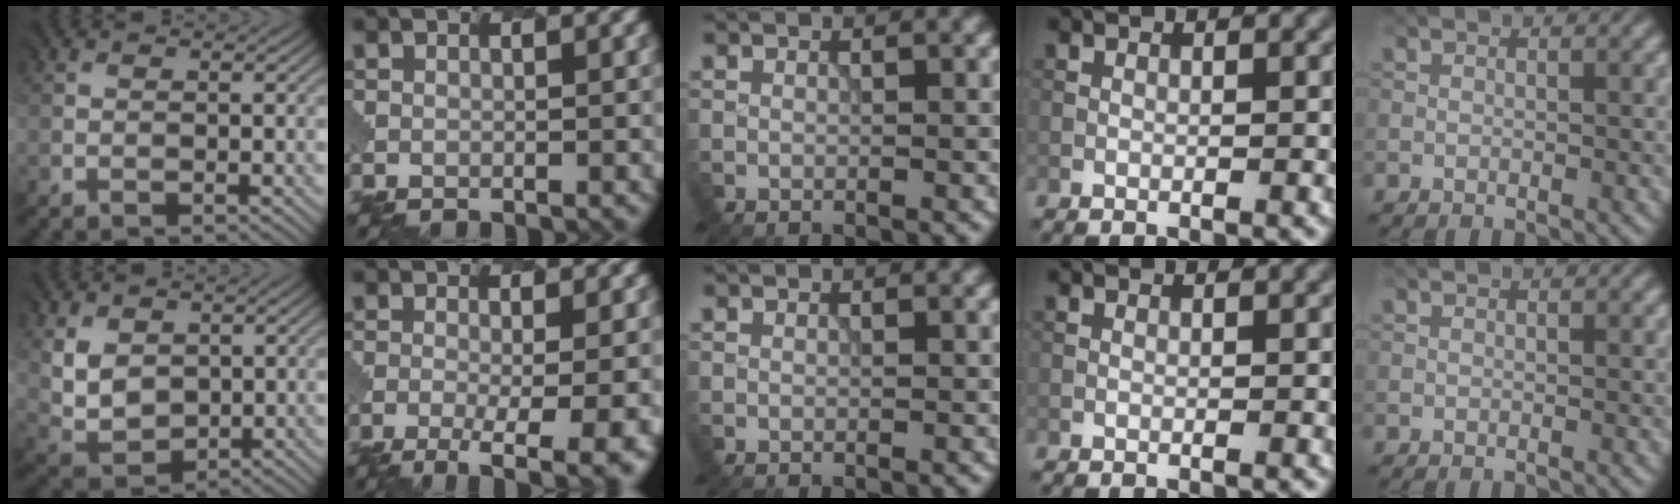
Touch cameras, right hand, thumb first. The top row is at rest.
{"thumb": {"total": 5.9, "force": [2.0, 4.4, 3.3], "torque": [-0.097, -0.009, 0.046]}, "index": {"total": 7.0, "force": [-2.8, 2.2, 6.1], "torque": [-0.078, -0.010, -0.031]}}